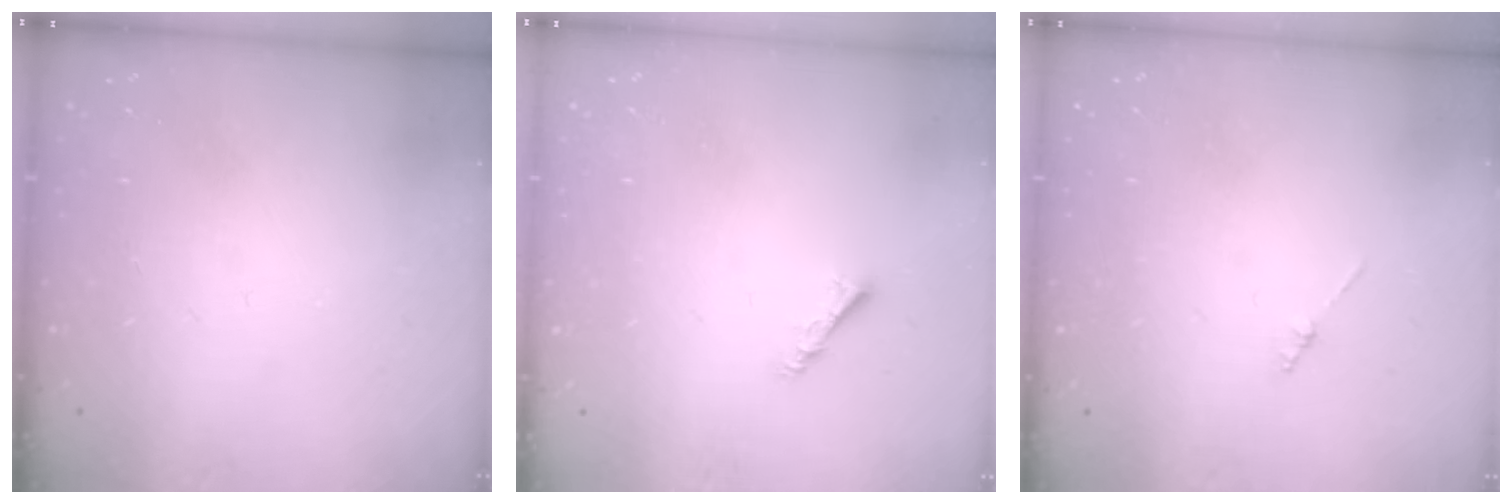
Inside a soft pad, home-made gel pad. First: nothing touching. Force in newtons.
{"total": 3.0, "press": 2.9, "slide": 0.6}
{"total": 1.3, "press": 1.3, "slide": 0.3}